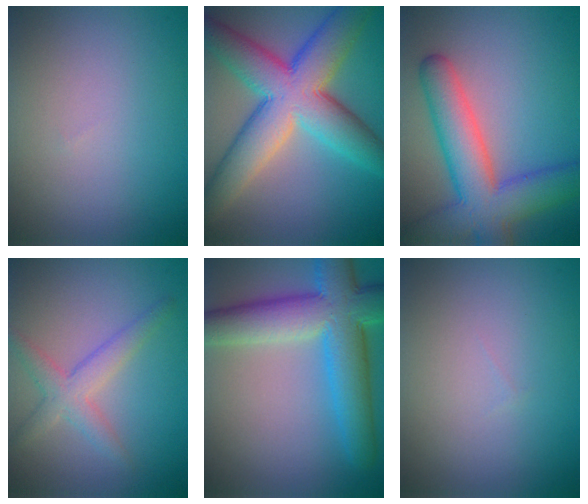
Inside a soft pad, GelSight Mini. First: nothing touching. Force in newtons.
{"total": 11.1, "press": 11.1, "slide": 0.4}
{"total": 8.3, "press": 8.3, "slide": 0.5}
{"total": 3.0, "press": 3.0, "slide": 0.1}
{"total": 9.5, "press": 9.4, "slide": 0.5}
{"total": 0.0}